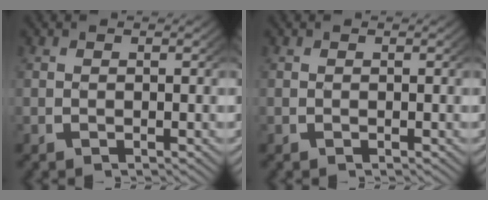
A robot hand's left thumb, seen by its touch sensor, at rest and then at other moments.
{"total": 0.0}